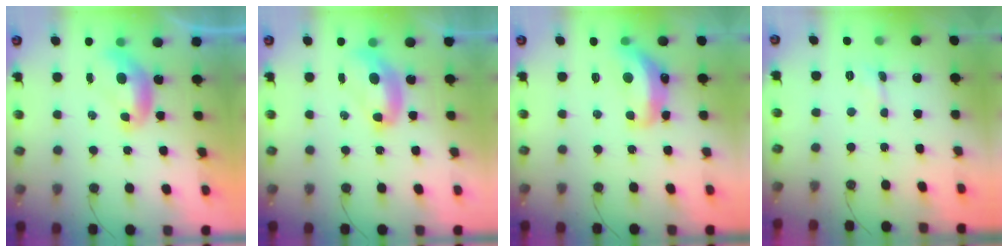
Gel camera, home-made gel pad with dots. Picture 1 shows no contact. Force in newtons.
{"total": 2.7, "press": 2.7, "slide": 0.1}
{"total": 6.1, "press": 6.0, "slide": 1.1}
{"total": 1.0, "press": 1.0, "slide": 0.1}